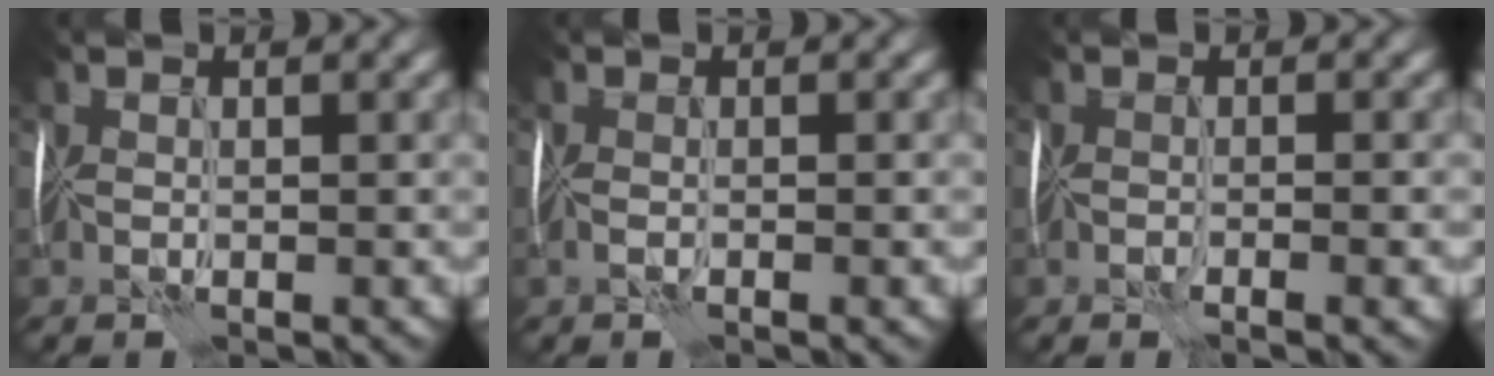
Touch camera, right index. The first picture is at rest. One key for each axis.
{"total": 0.6, "fx": -0.2, "fy": 0.1, "fz": 0.5, "tx": -0.019, "ty": -0.001, "tz": -0.006}
{"total": 1.7, "fx": -0.9, "fy": 0.2, "fz": 1.5, "tx": -0.021, "ty": -0.005, "tz": -0.015}